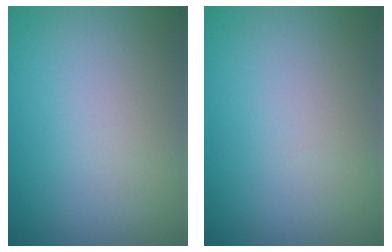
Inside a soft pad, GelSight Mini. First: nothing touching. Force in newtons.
{"total": 0.0}